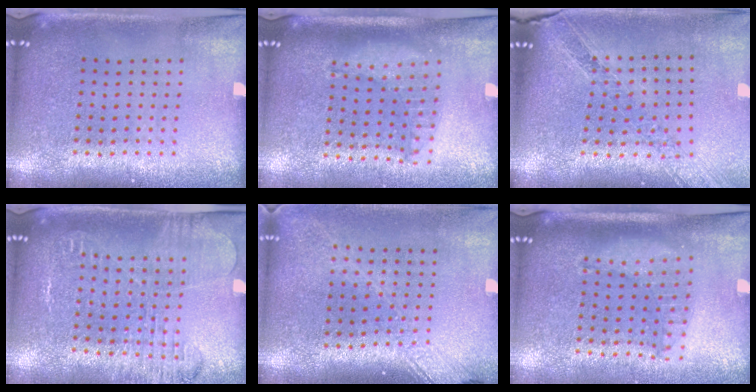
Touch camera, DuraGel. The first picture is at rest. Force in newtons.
{"total": 1.3, "press": 1.3, "slide": 0.2}
{"total": 1.2, "press": 1.2, "slide": 0.1}
{"total": 1.8, "press": 1.8, "slide": 0.4}
{"total": 2.0, "press": 1.5, "slide": 1.3}
{"total": 1.3, "press": 1.3, "slide": 0.2}